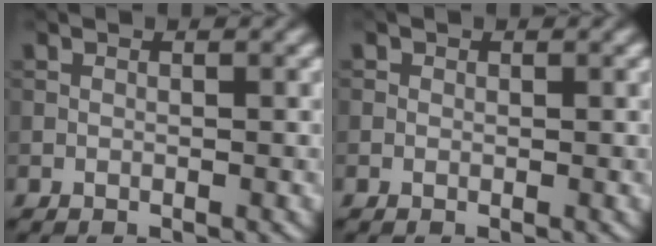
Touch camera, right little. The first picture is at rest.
{"total": 0.0}